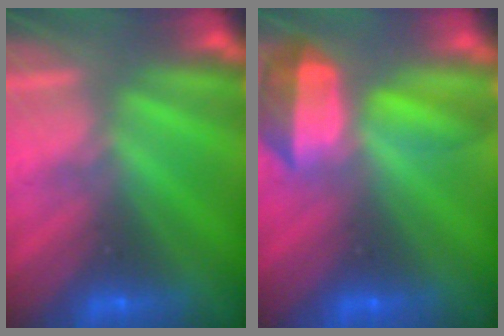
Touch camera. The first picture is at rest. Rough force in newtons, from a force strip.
{"total": 5.5}